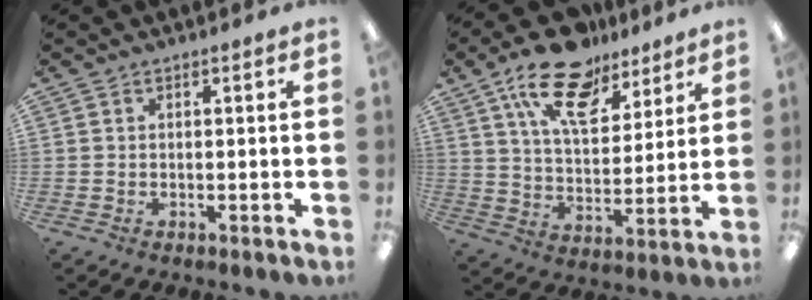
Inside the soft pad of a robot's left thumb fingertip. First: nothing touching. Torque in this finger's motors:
{"motor_torque": [0.49, 0.38, 1.44, -1.33, 0.29]}